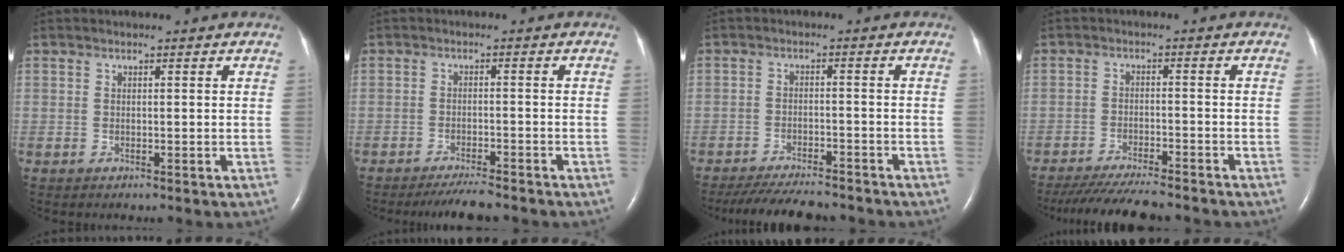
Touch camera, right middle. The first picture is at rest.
{"total": 5.0, "force": [-4.5, 0.3, 2.2], "torque": [-0.037, -0.013, -0.074]}
{"total": 10.9, "force": [-9.9, 1.8, 4.2], "torque": [-0.068, -0.014, -0.144]}
{"total": 11.8, "force": [-10.6, 1.0, 5.1], "torque": [-0.078, -0.024, -0.157]}